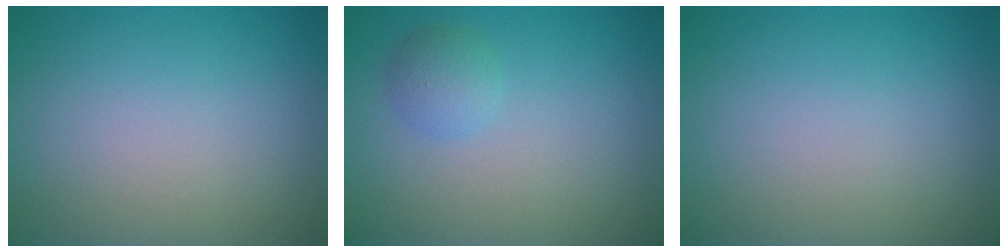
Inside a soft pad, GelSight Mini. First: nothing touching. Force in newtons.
{"total": 1.7, "press": 1.7, "slide": 0.1}
{"total": 0.0}